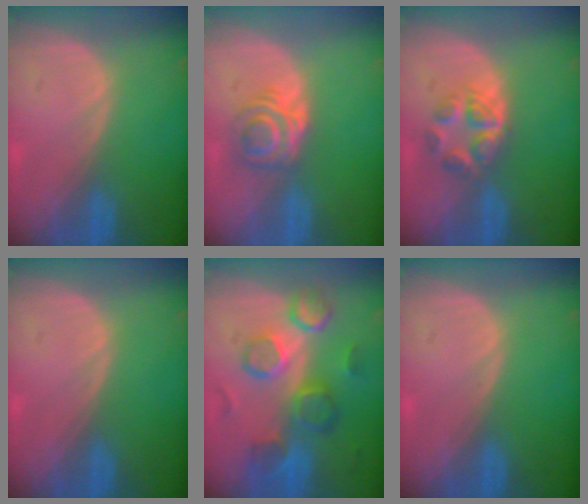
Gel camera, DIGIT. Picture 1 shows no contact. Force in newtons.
{"total": 6.1, "press": 5.0, "slide": 3.5}
{"total": 5.0, "press": 4.8, "slide": 1.3}
{"total": 0.0}
{"total": 10.1, "press": 9.0, "slide": 4.5}
{"total": 0.0}